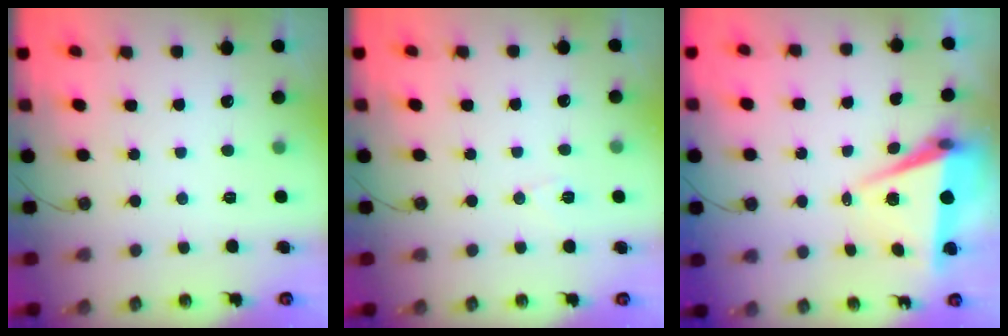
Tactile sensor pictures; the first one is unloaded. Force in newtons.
{"total": 5.6, "press": 5.0, "slide": 2.5}
{"total": 7.6, "press": 6.1, "slide": 4.5}